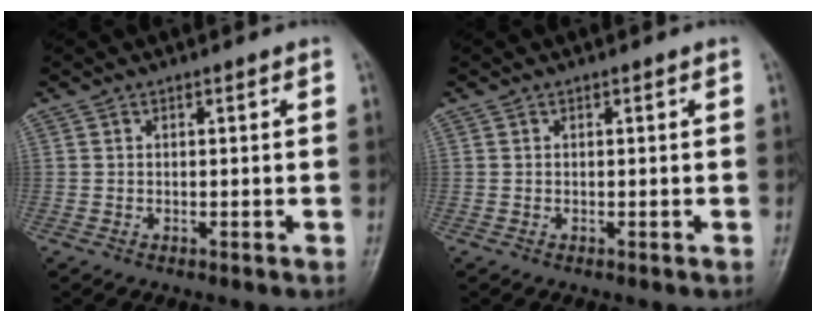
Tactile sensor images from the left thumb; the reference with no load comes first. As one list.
[{"total": 0.0}]